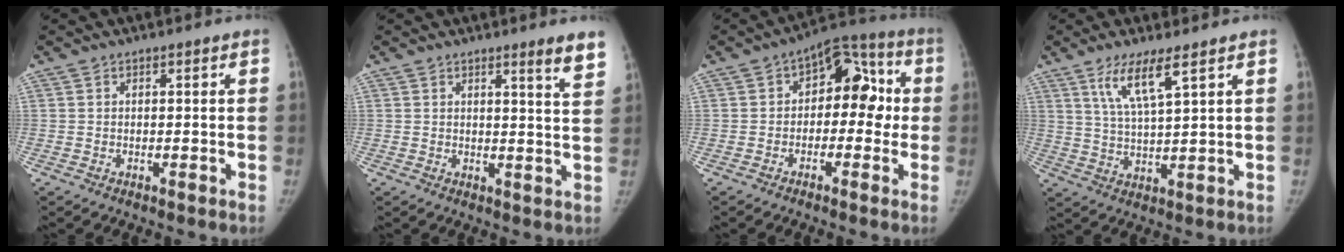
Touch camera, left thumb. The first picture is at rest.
{"total": 5.2, "force": [3.9, -0.1, 3.5], "torque": [-0.040, -0.029, 0.044]}
{"total": 11.8, "force": [0.5, 7.8, 8.9], "torque": [-0.058, 0.044, -0.009]}
{"total": 7.3, "force": [4.3, 1.0, 5.9], "torque": [-0.115, -0.025, 0.091]}